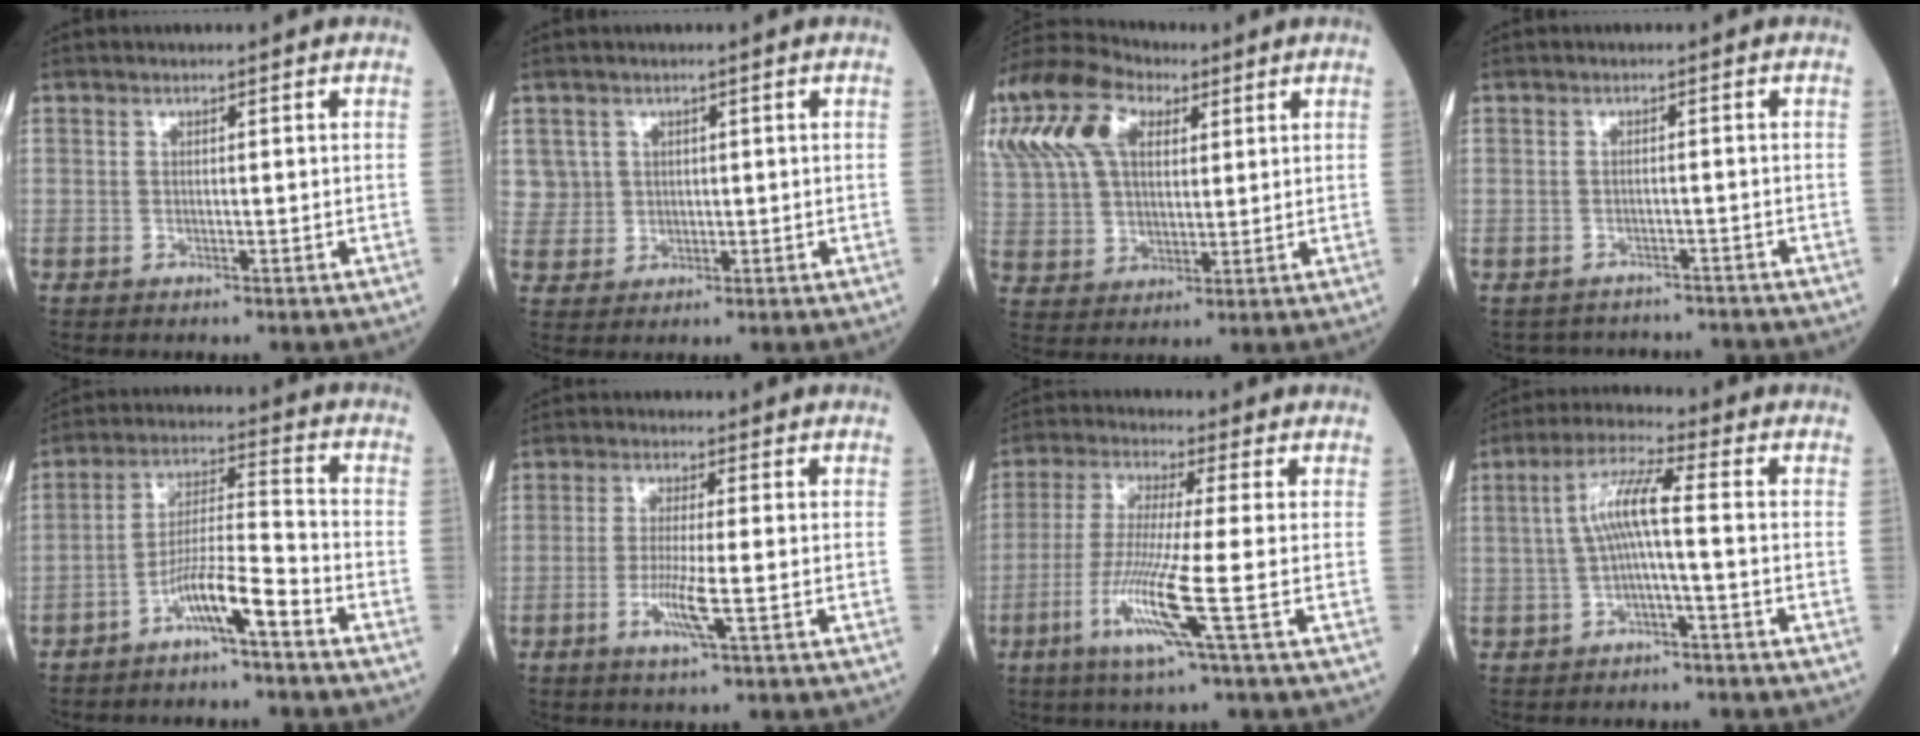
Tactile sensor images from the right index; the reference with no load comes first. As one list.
[{"total": 3.9, "force": [1.6, 3.6, -0.1], "torque": [0.014, 0.005, 0.033]}, {"total": 25.6, "force": [12.5, 16.0, 15.7], "torque": [-0.416, 0.096, 0.235]}, {"total": 6.4, "force": [-6.0, 2.1, -0.3], "torque": [0.003, 0.021, -0.070]}, {"total": 7.6, "force": [-4.9, 0.1, 5.8], "torque": [-0.113, 0.009, -0.092]}, {"total": 5.0, "force": [-1.6, -0.2, 4.7], "torque": [-0.096, -0.012, -0.031]}, {"total": 10.8, "force": [-3.3, 0.9, 10.3], "torque": [-0.206, -0.019, -0.061]}, {"total": 6.6, "force": [-0.2, 0.5, 6.6], "torque": [-0.132, 0.023, -0.005]}]